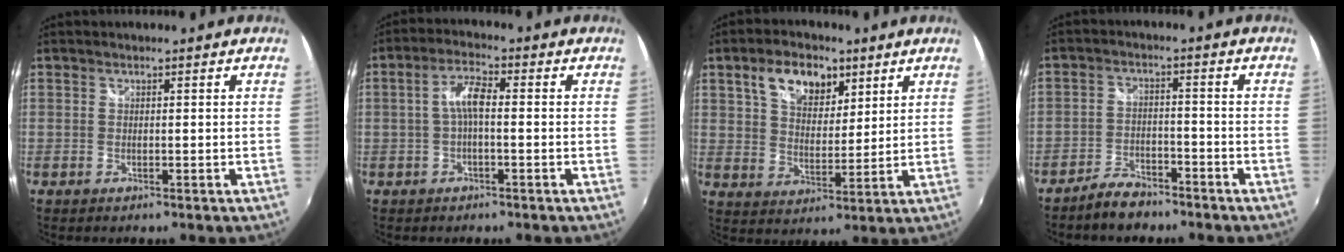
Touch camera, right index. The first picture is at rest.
{"total": 4.6, "force": [-0.5, 1.3, 4.4], "torque": [-0.090, 0.014, -0.010]}
{"total": 10.4, "force": [5.6, 6.0, 6.4], "torque": [-0.112, 0.018, 0.095]}
{"total": 5.9, "force": [-4.9, 2.5, 2.1], "torque": [-0.063, 0.008, -0.084]}